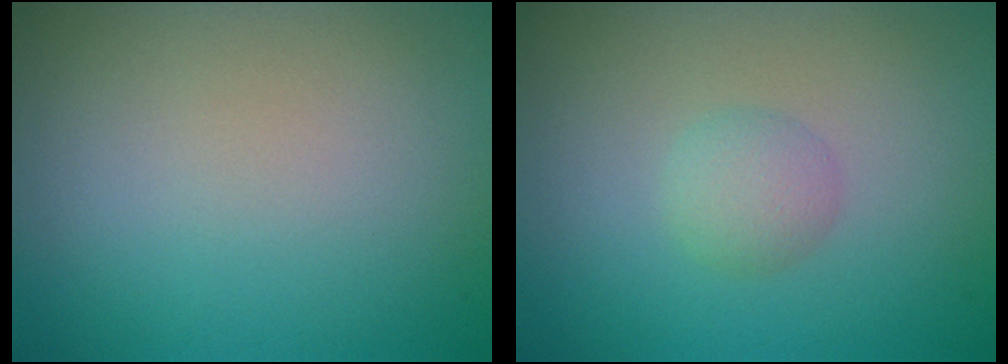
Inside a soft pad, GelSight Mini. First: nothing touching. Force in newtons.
{"total": 1.7, "press": 1.7, "slide": 0.0}